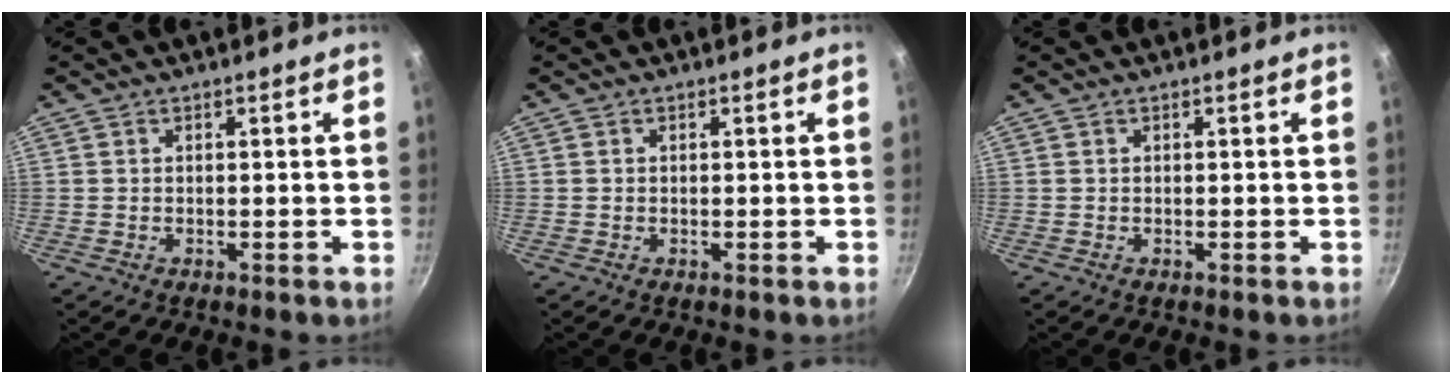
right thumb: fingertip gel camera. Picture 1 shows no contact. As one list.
[{"total": 0.0}, {"total": 0.0}]